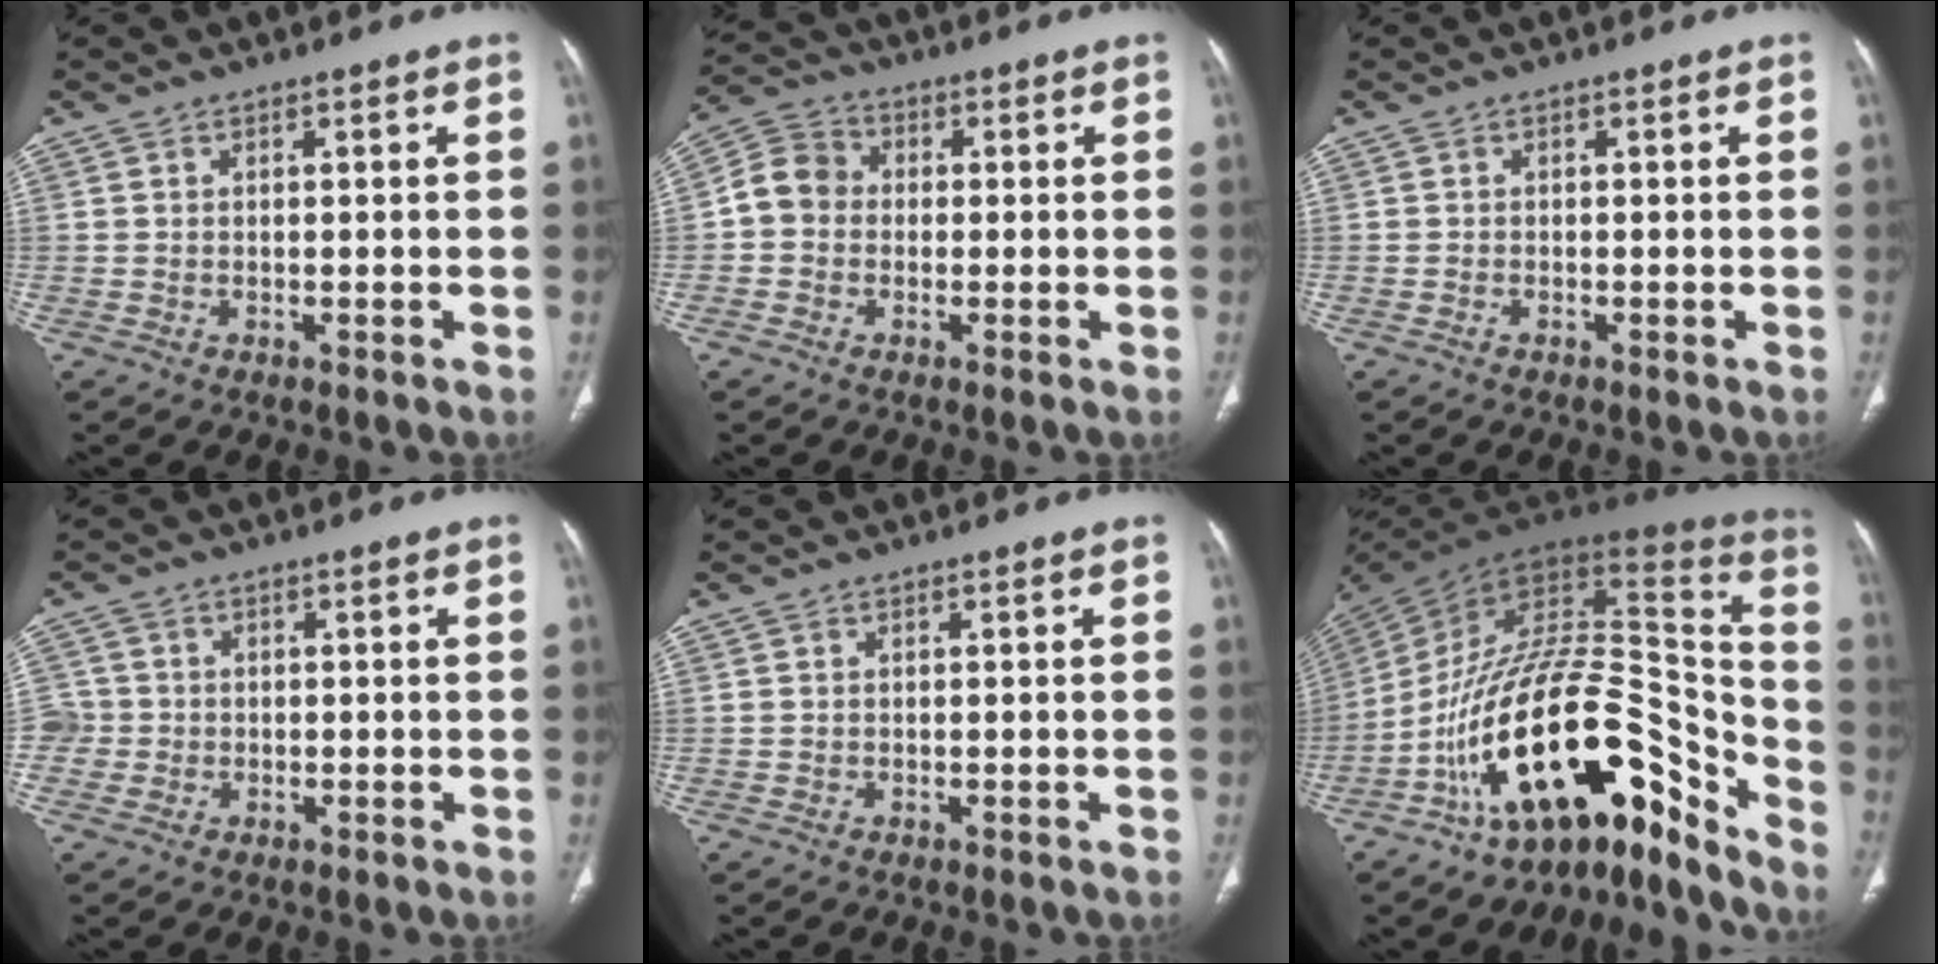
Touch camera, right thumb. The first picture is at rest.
{"total": 6.5, "force": [-0.5, 5.8, 3.0], "torque": [-0.042, 0.022, -0.023]}
{"total": 0.0}
{"total": 3.6, "force": [-0.5, 3.6, 0.3], "torque": [0.015, 0.012, -0.014]}
{"total": 0.0}
{"total": 28.6, "force": [-17.2, 11.5, 19.7], "torque": [-0.241, 0.132, -0.282]}